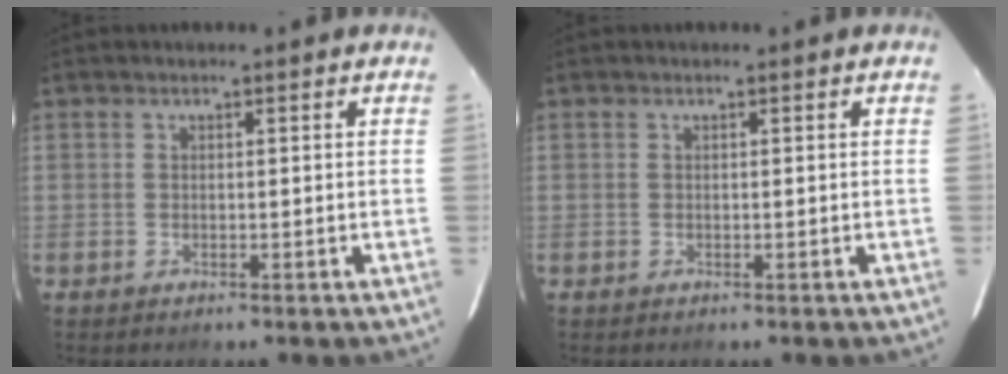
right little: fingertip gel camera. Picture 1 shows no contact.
{"total": 0.0}